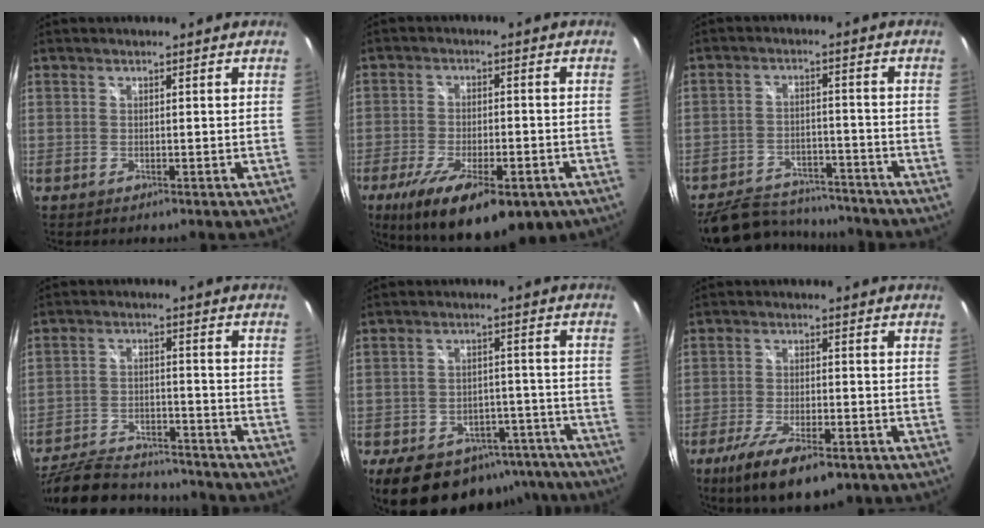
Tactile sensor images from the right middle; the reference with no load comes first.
{"total": 18.1, "force": [-10.7, 6.7, 13.0], "torque": [-0.242, -0.046, -0.155]}
{"total": 15.7, "force": [-13.6, 5.6, 5.5], "torque": [-0.132, 0.003, -0.191]}
{"total": 20.2, "force": [-17.4, 5.9, 8.4], "torque": [-0.179, -0.014, -0.263]}
{"total": 19.4, "force": [-13.8, 10.7, 8.3], "torque": [-0.160, 0.015, -0.164]}
{"total": 11.6, "force": [-7.4, 3.6, 8.3], "torque": [-0.175, -0.038, -0.123]}